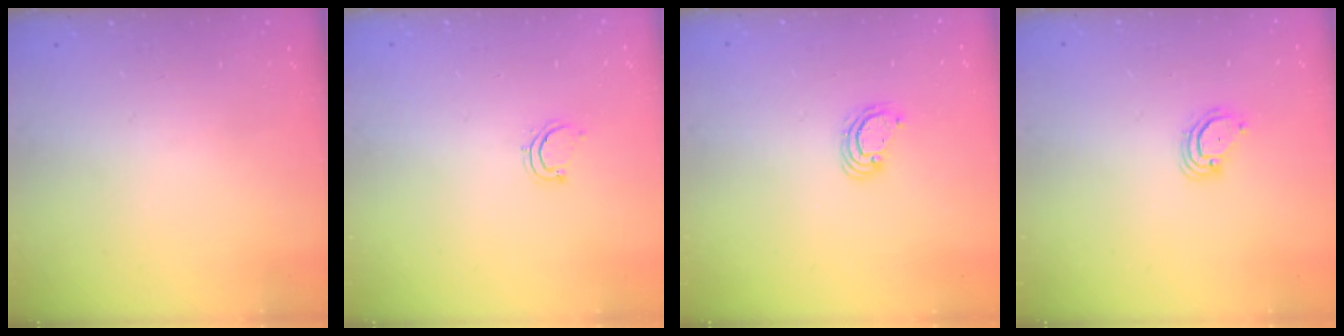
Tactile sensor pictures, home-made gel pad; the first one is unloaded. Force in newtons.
{"total": 3.7, "press": 3.5, "slide": 1.2}
{"total": 4.0, "press": 3.9, "slide": 0.3}
{"total": 3.5, "press": 3.5, "slide": 0.3}